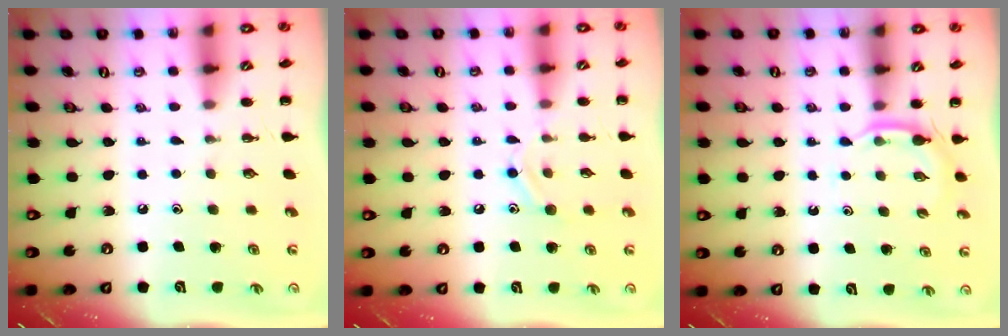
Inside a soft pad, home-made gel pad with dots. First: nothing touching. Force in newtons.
{"total": 8.5, "press": 8.4, "slide": 1.3}
{"total": 3.1, "press": 2.9, "slide": 1.1}